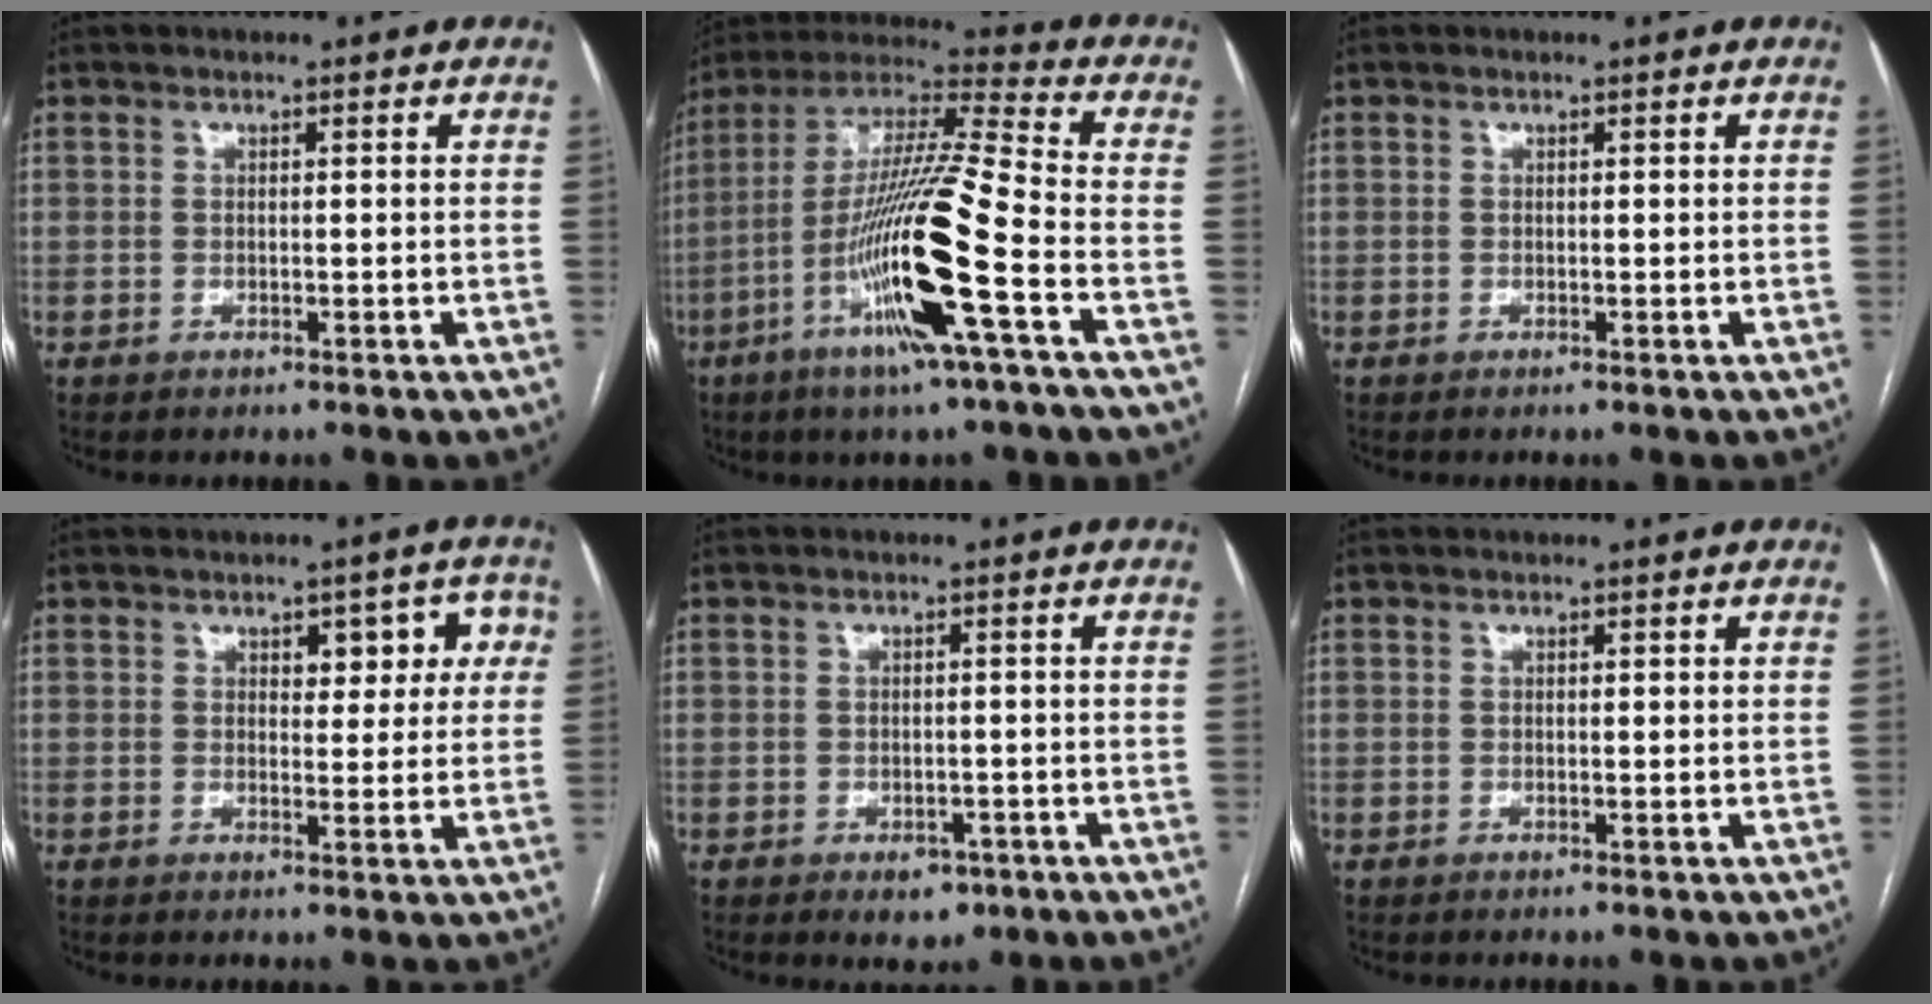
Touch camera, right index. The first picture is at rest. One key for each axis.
{"total": 19.5, "fx": -6.7, "fy": -0.2, "fz": 18.3, "tx": -0.373, "ty": -0.019, "tz": -0.131}
{"total": 0.0}
{"total": 6.2, "fx": 2.1, "fy": 3.4, "fz": 4.8, "tx": -0.039, "ty": 0.020, "tz": 0.026}
{"total": 3.2, "fx": -1.7, "fy": 2.1, "fz": 1.6, "tx": -0.012, "ty": 0.002, "tz": -0.013}
{"total": 0.0}